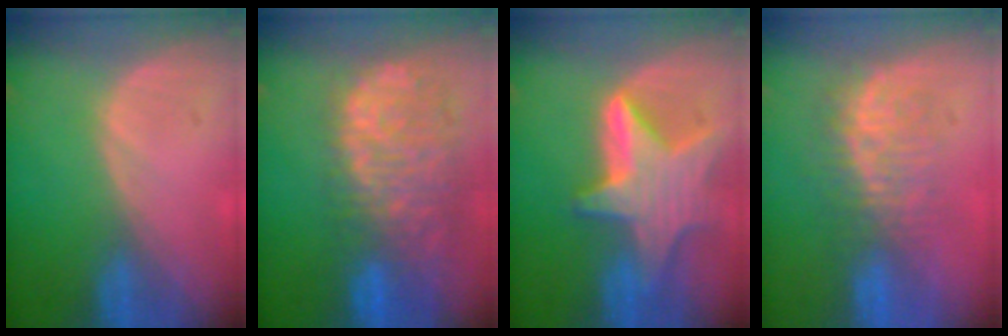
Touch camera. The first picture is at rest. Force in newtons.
{"total": 12.3, "press": 10.1, "slide": 7.0}
{"total": 9.5, "press": 9.5, "slide": 0.7}
{"total": 7.6, "press": 7.3, "slide": 2.2}